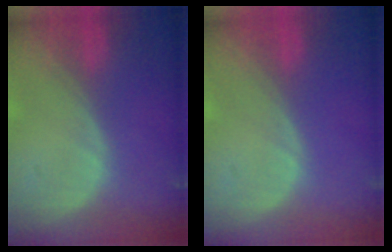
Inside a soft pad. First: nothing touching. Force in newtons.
{"total": 0.0}